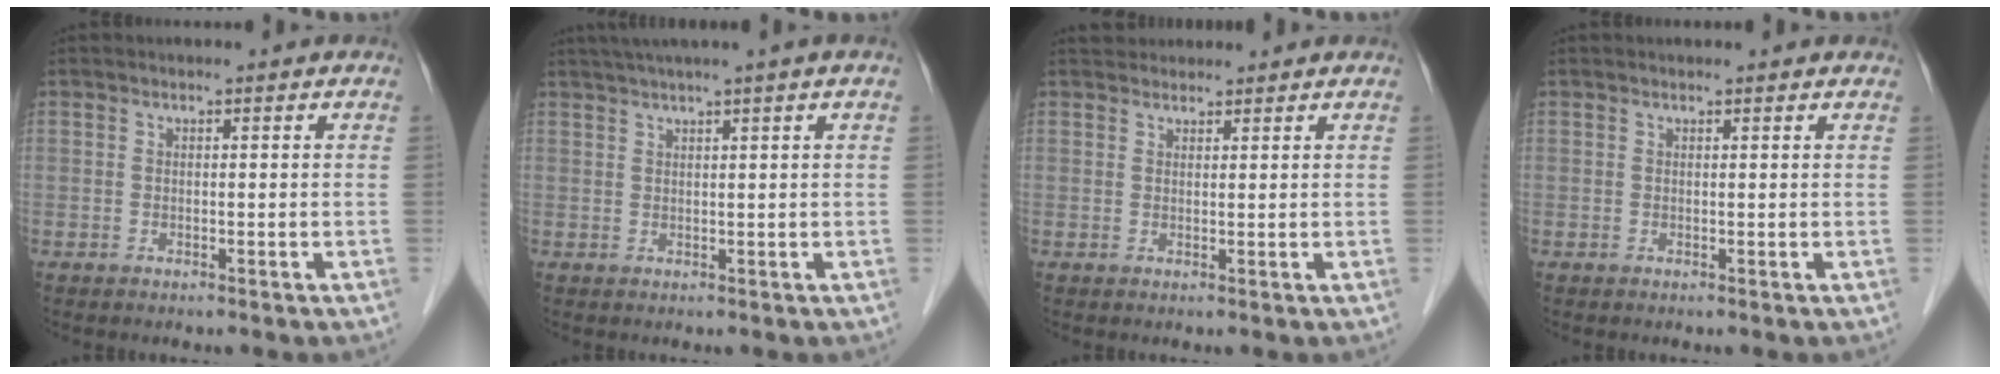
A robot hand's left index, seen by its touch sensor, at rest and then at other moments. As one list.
[{"total": 5.4, "force": [4.0, -1.3, 3.4], "torque": [-0.050, 0.025, 0.068]}, {"total": 3.4, "force": [3.2, 1.0, 0.3], "torque": [-0.004, 0.031, 0.052]}, {"total": 2.3, "force": [2.1, 0.5, 0.5], "torque": [-0.015, 0.018, 0.021]}]